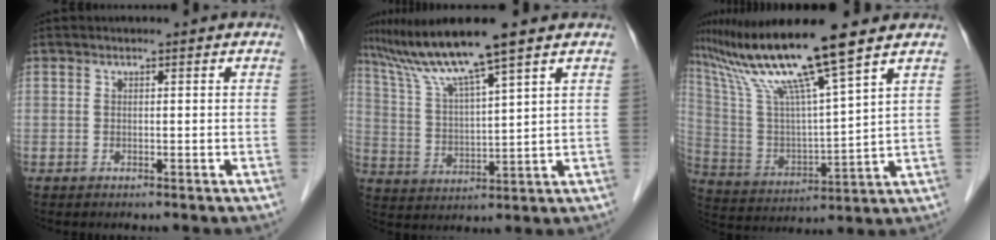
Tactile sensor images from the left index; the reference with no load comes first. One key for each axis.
{"total": 11.0, "fx": 8.5, "fy": -1.2, "fz": 6.9, "tx": -0.135, "ty": 0.010, "tz": 0.161}
{"total": 16.2, "fx": 12.1, "fy": -1.4, "fz": 10.7, "tx": -0.202, "ty": 0.004, "tz": 0.226}